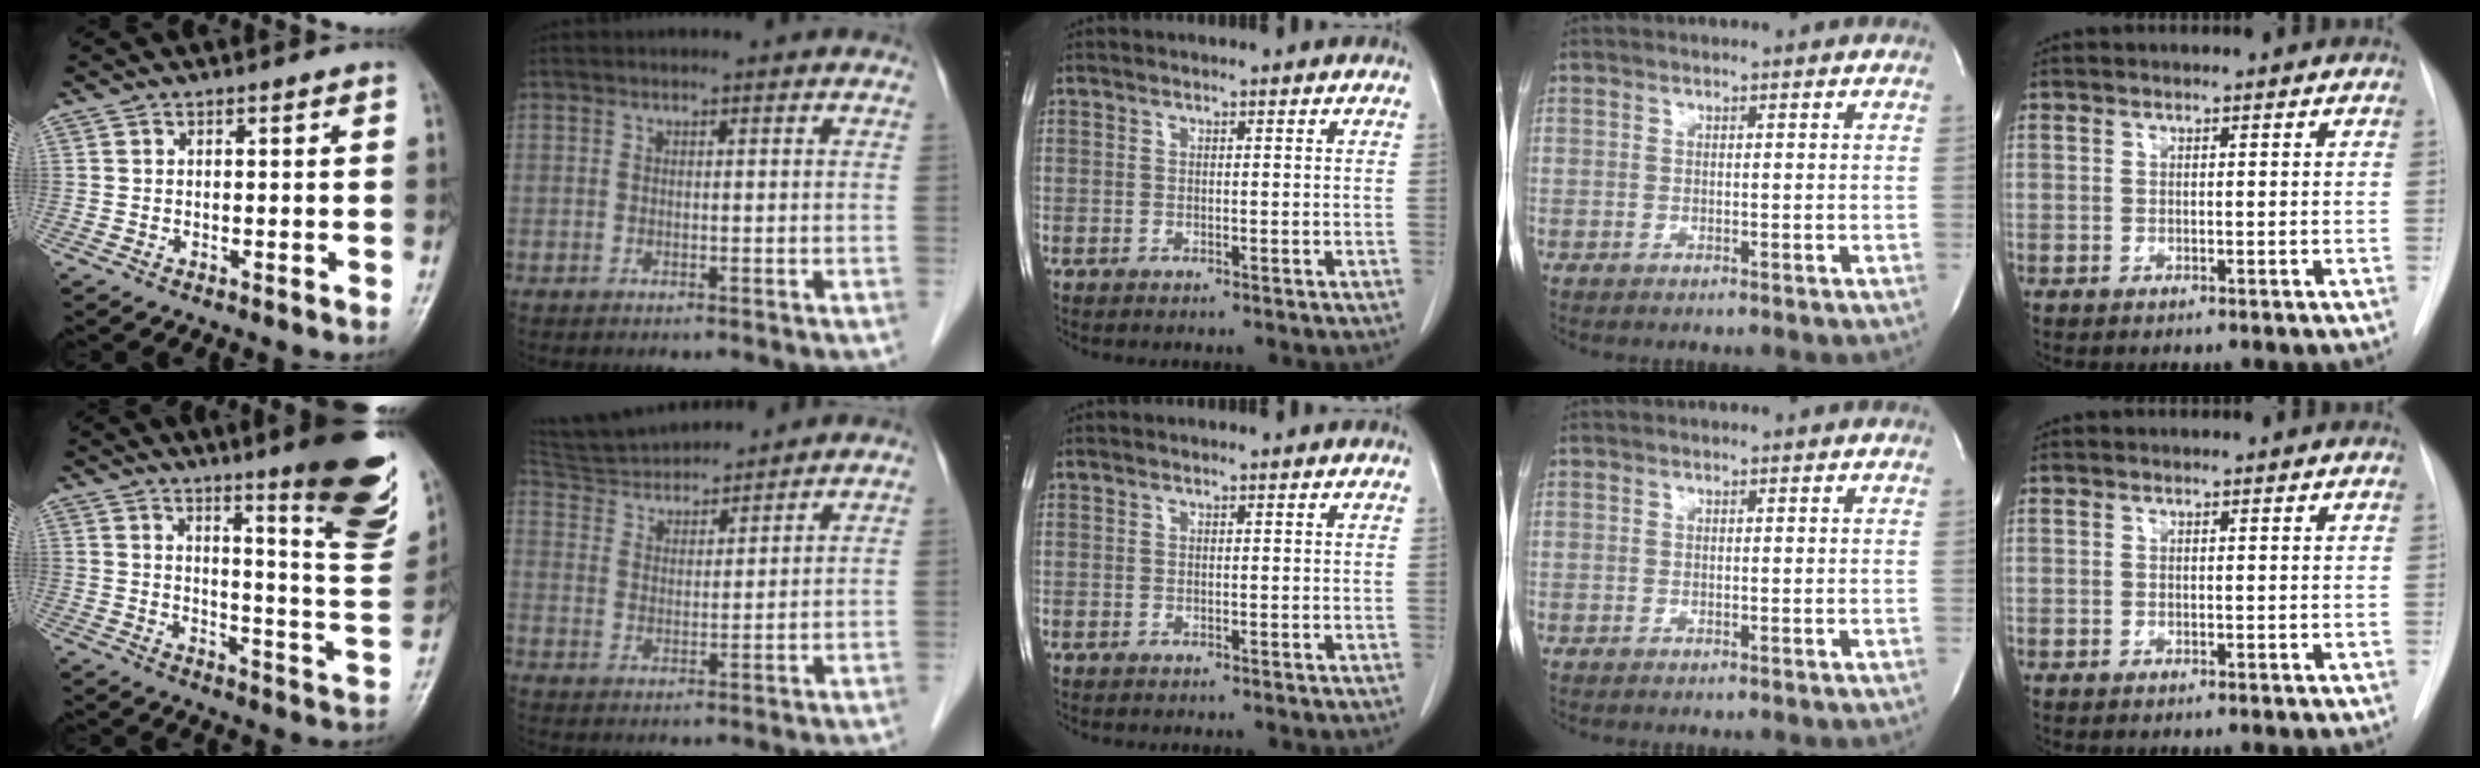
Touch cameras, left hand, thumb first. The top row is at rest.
{"thumb": {"total": 19.5, "force": [11.7, 2.8, 15.3], "torque": [-0.166, -0.078, 0.156]}, "index": {"total": 12.5, "force": [11.8, 1.9, 3.5], "torque": [-0.068, 0.025, 0.209]}}